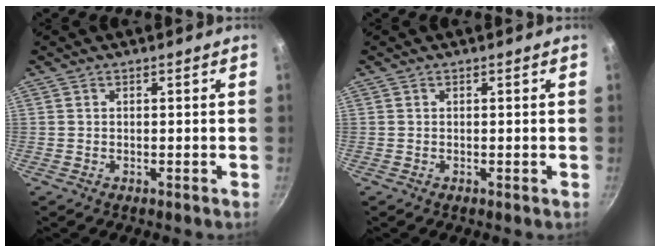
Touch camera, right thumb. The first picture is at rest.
{"total": 0.0}